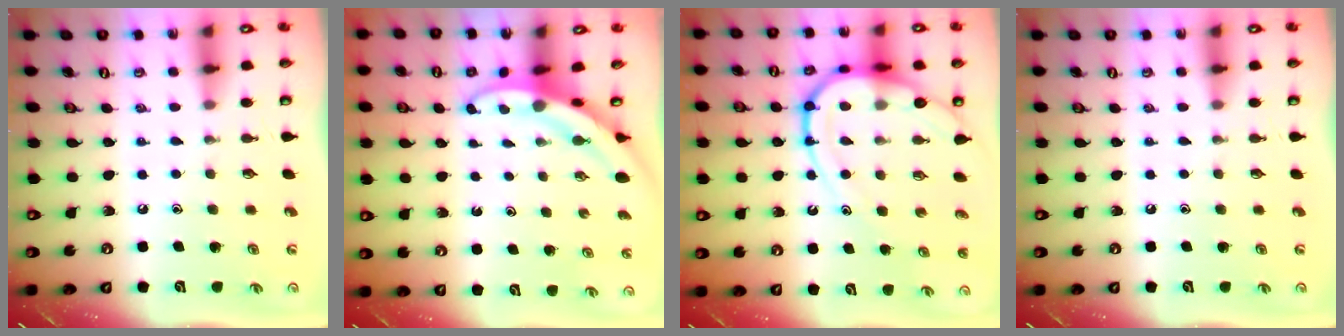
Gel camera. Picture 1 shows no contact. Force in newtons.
{"total": 3.1, "press": 3.1, "slide": 0.3}
{"total": 14.5, "press": 14.5, "slide": 1.3}
{"total": 0.0}